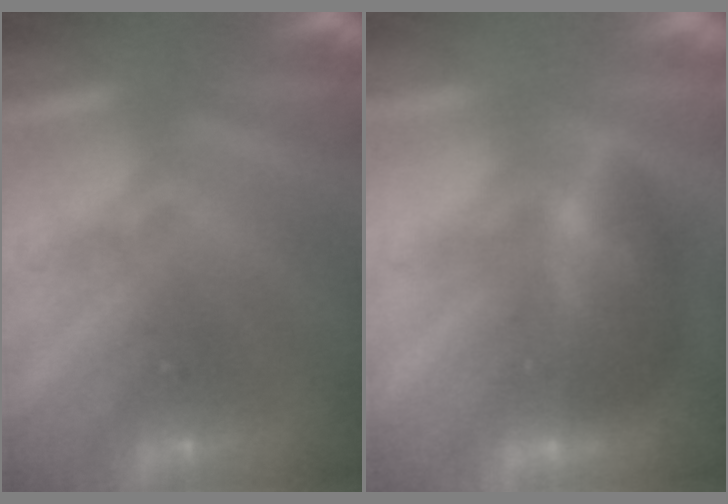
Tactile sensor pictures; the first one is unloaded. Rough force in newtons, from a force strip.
{"total": 5.9}